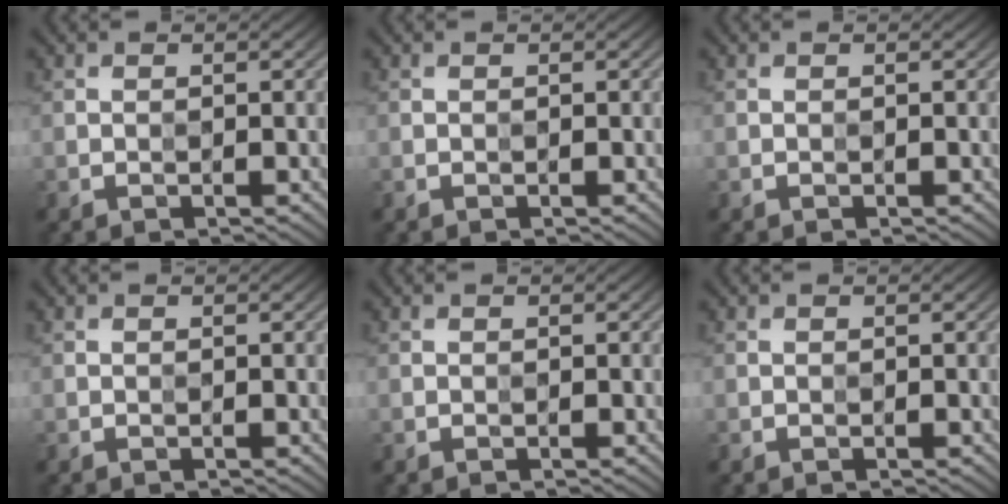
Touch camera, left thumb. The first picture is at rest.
{"total": 0.0}
{"total": 0.0}
{"total": 0.0}
{"total": 0.0}
{"total": 0.0}